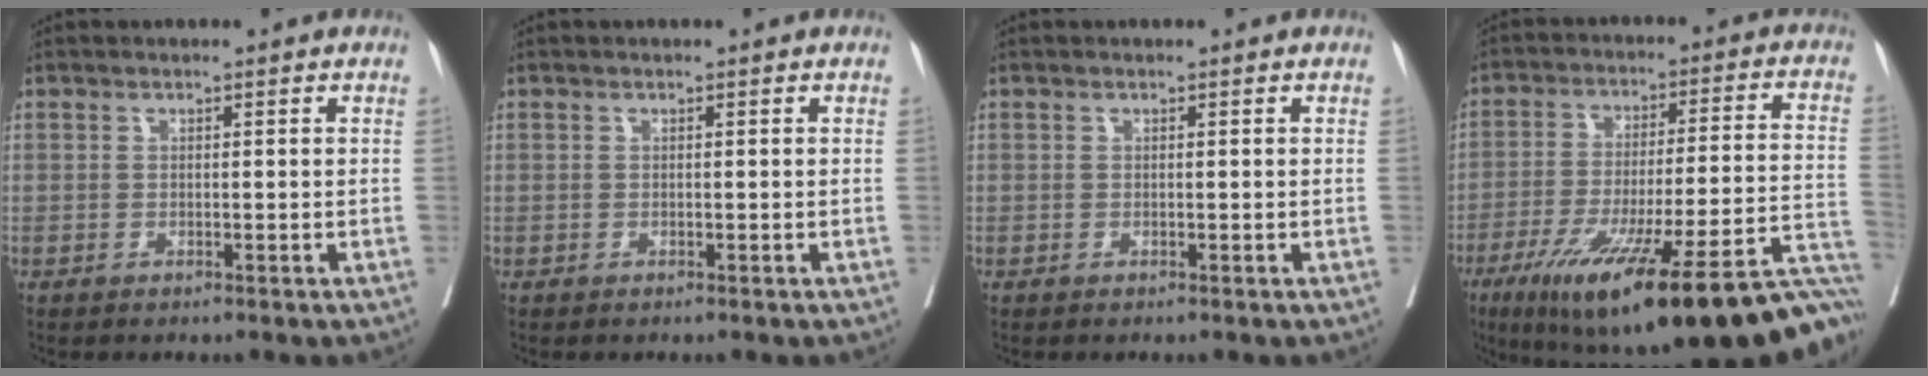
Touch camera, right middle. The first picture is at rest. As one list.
[{"total": 0.0}, {"total": 0.0}, {"total": 30.4, "force": [-20.2, 3.6, 22.4], "torque": [-0.247, -0.013, -0.292]}]